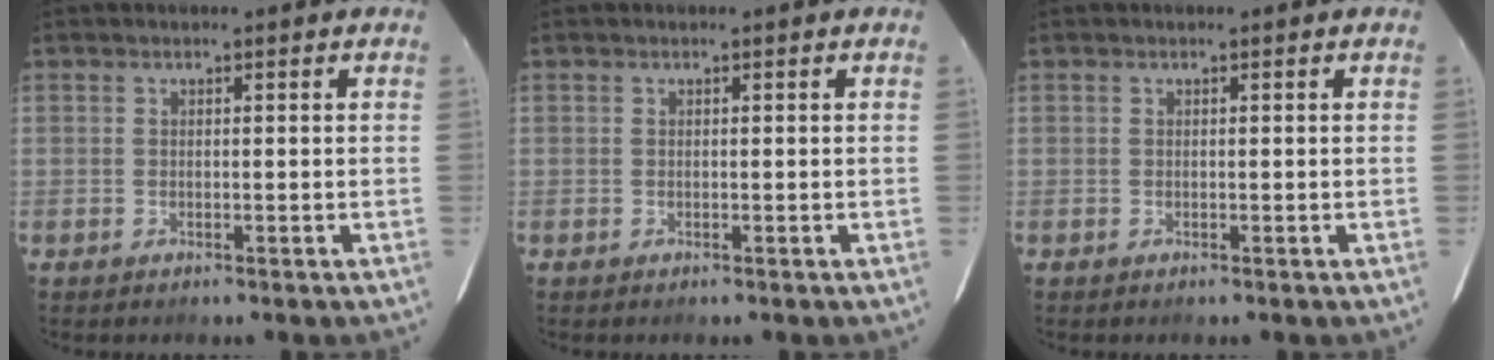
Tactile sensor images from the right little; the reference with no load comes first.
{"total": 0.0}
{"total": 0.0}